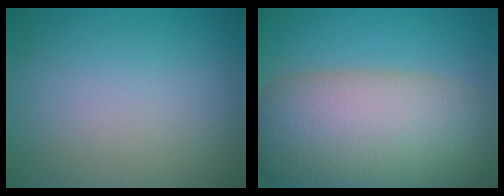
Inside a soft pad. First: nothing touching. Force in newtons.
{"total": 12.3, "press": 12.3, "slide": 0.6}